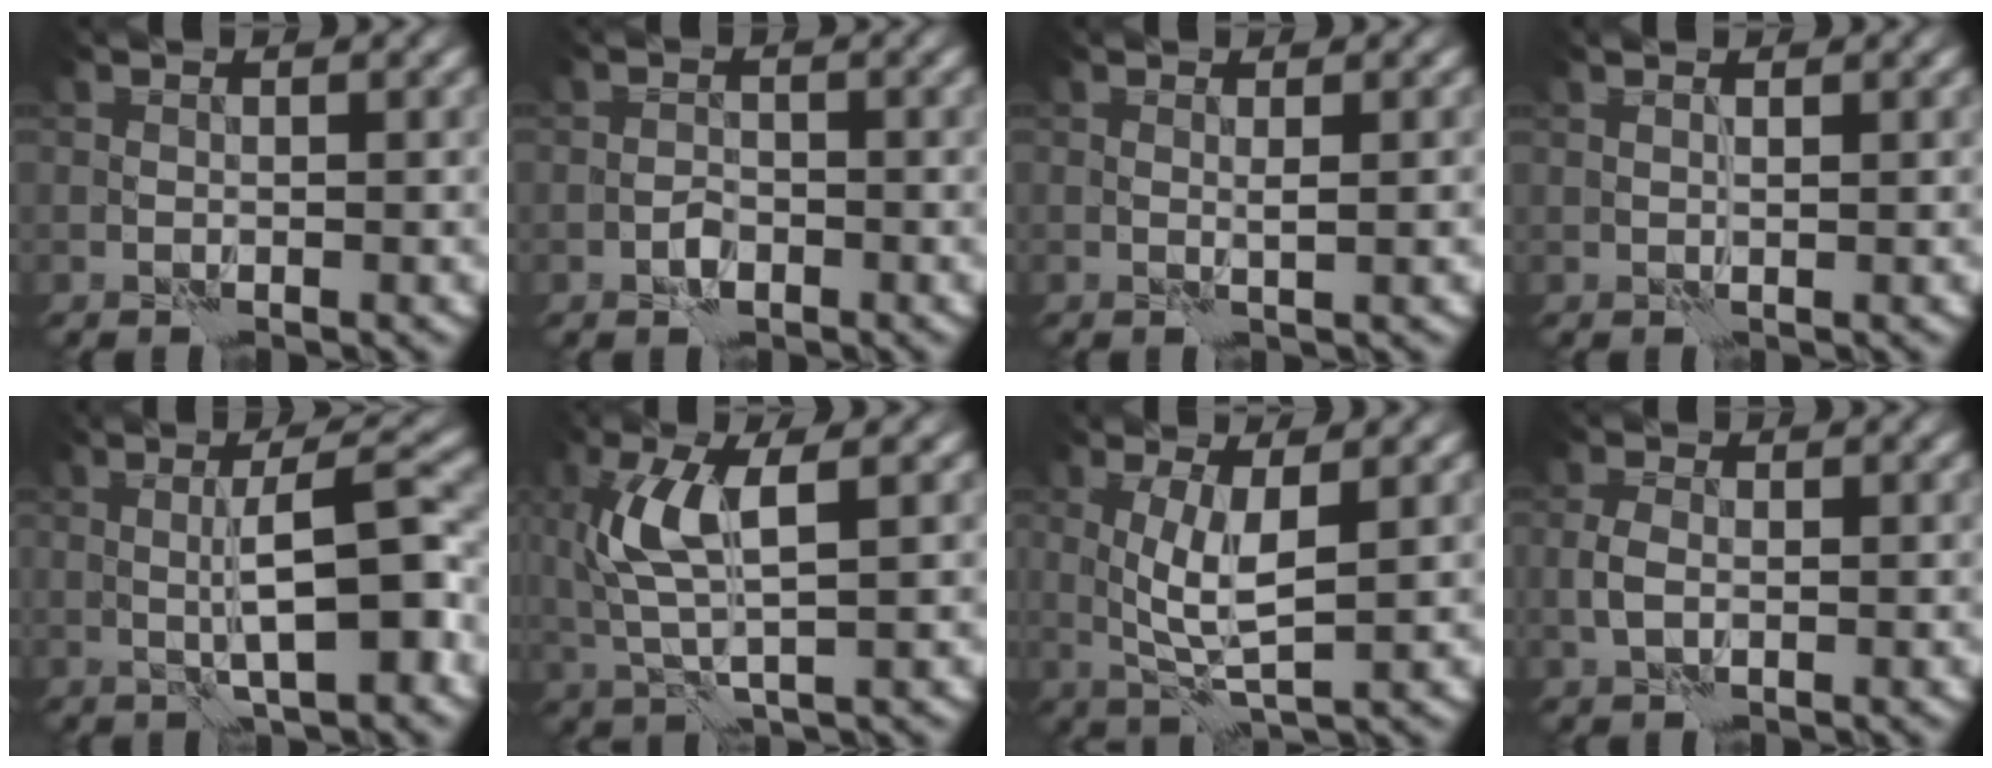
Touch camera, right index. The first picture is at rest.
{"total": 1.2, "force": [-0.7, 0.7, 0.6], "torque": [-0.008, 0.003, -0.014]}
{"total": 1.0, "force": [0.4, -0.2, 0.9], "torque": [-0.013, -0.003, 0.008]}
{"total": 0.7, "force": [0.7, -0.2, 0.2], "torque": [-0.005, -0.002, 0.008]}
{"total": 5.3, "force": [0.0, 0.7, 5.2], "torque": [-0.085, 0.010, 0.001]}
{"total": 5.1, "force": [1.3, 1.3, 4.7], "torque": [-0.110, 0.001, 0.026]}
{"total": 4.1, "force": [0.8, 0.8, 3.9], "torque": [-0.083, -0.004, 0.019]}
{"total": 1.6, "force": [-0.1, 0.8, 1.3], "torque": [-0.029, 0.000, -0.006]}